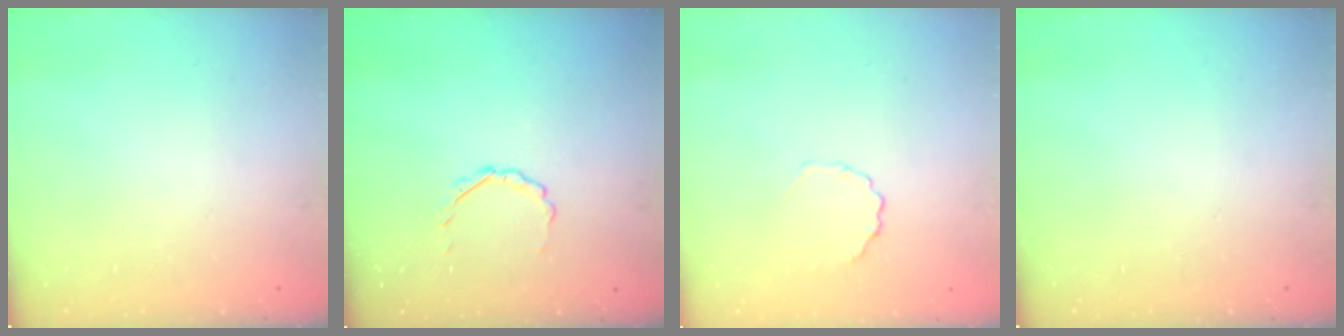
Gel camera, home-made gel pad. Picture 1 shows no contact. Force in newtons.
{"total": 2.3, "press": 2.1, "slide": 0.8}
{"total": 2.6, "press": 2.3, "slide": 1.0}
{"total": 0.0}